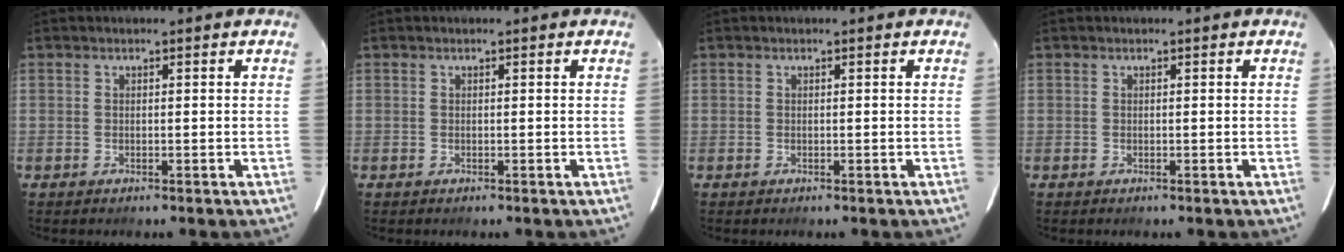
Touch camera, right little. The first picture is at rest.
{"total": 0.0}
{"total": 0.0}
{"total": 0.0}